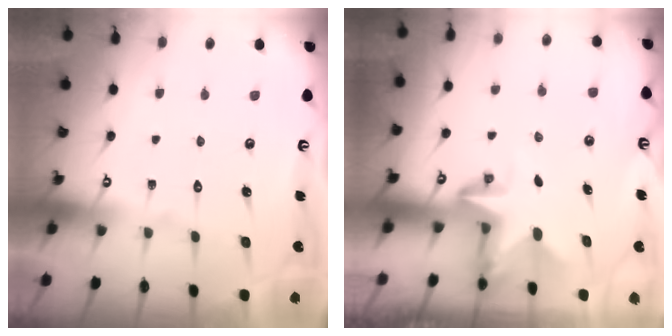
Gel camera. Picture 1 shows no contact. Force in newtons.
{"total": 2.9, "press": 2.9, "slide": 0.2}